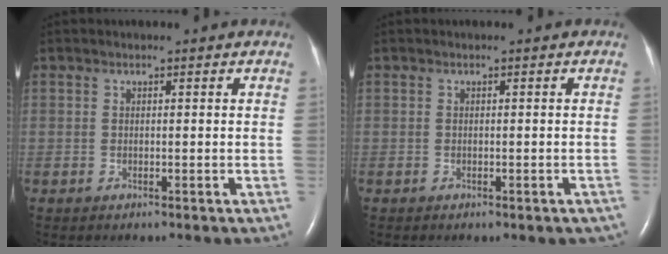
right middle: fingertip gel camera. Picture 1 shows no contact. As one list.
[{"total": 2.1, "force": [-1.5, 0.8, 1.2], "torque": [-0.011, -0.001, -0.013]}]